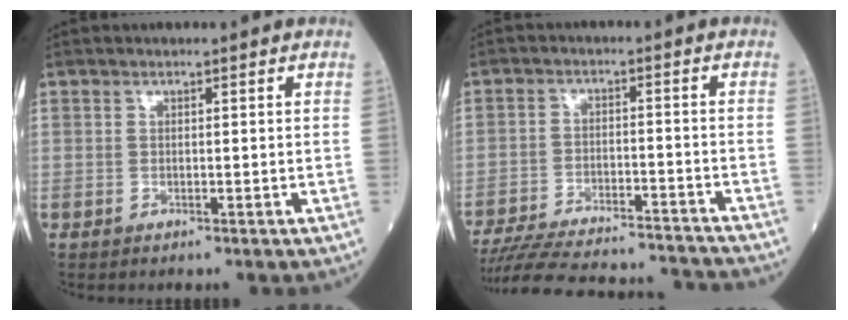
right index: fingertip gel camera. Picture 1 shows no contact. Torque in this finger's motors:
{"motor_torque": [-2.13, -0.01, -1.05, -0.21]}